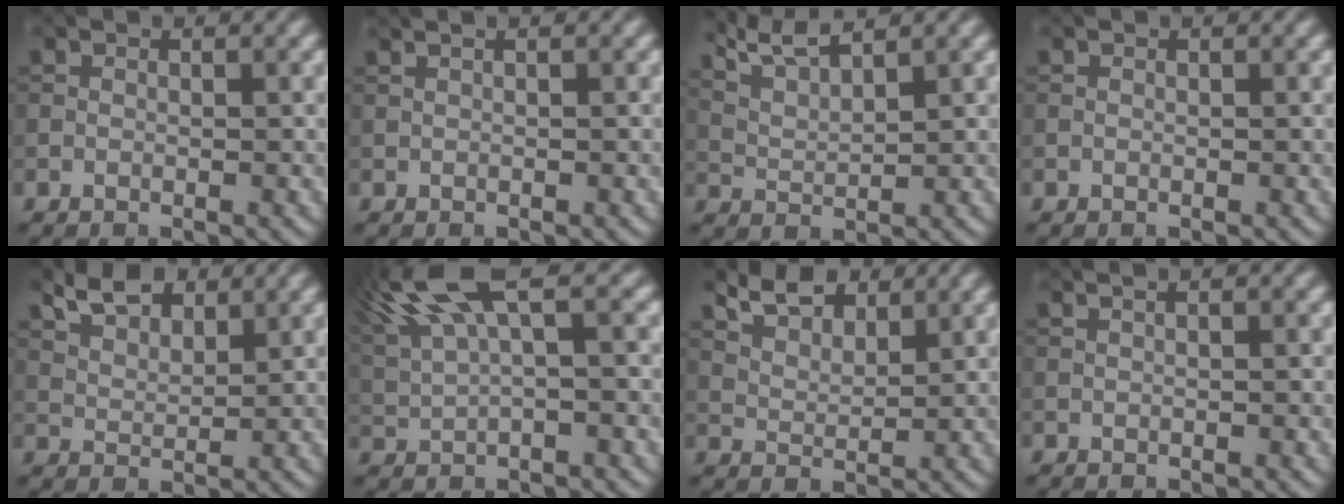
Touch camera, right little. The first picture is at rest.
{"total": 2.5, "force": [1.4, 1.3, 1.7], "torque": [-0.011, 0.015, -0.006]}
{"total": 4.5, "force": [3.6, 0.8, 2.5], "torque": [-0.051, 0.010, 0.067]}
{"total": 0.0}
{"total": 4.9, "force": [3.4, 2.3, 2.7], "torque": [-0.051, 0.007, 0.059]}
{"total": 9.8, "force": [5.2, 2.9, 7.7], "torque": [-0.187, 0.023, 0.102]}
{"total": 5.1, "force": [4.0, 2.1, 2.4], "torque": [-0.050, -0.002, 0.074]}
{"total": 3.4, "force": [1.8, 1.7, 2.2], "torque": [-0.019, 0.025, 0.000]}